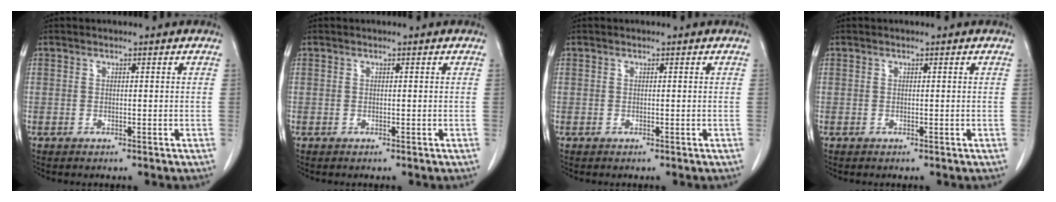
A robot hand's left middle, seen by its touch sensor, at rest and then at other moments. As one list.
[{"total": 0.0}, {"total": 0.0}, {"total": 0.0}]